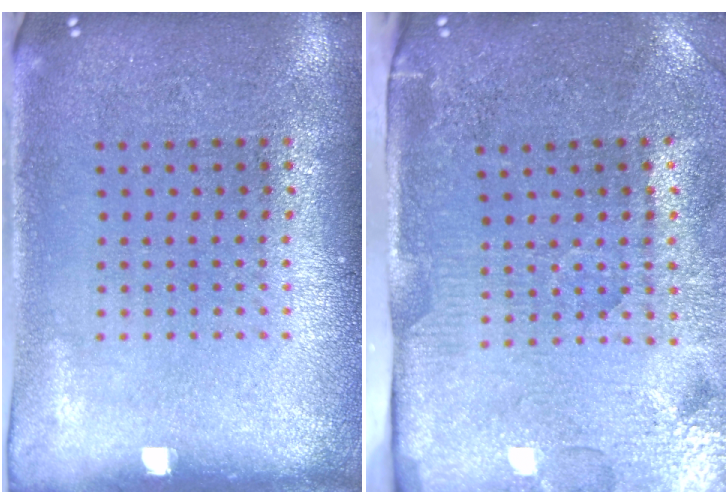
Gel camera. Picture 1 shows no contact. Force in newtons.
{"total": 4.4, "press": 3.7, "slide": 2.4}